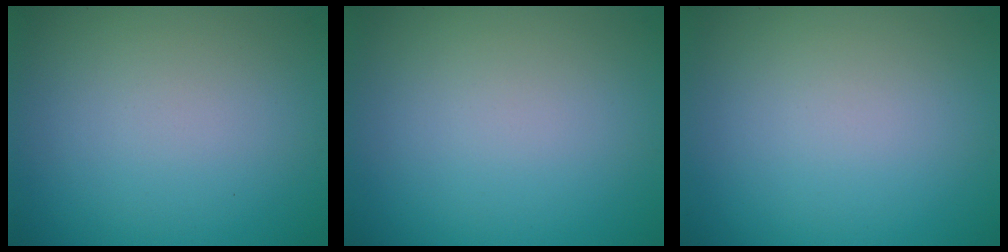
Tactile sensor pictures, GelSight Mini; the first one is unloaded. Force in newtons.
{"total": 0.0}
{"total": 0.0}